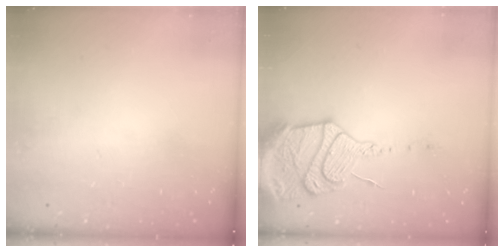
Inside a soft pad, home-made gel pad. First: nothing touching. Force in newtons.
{"total": 17.0, "press": 16.9, "slide": 1.6}